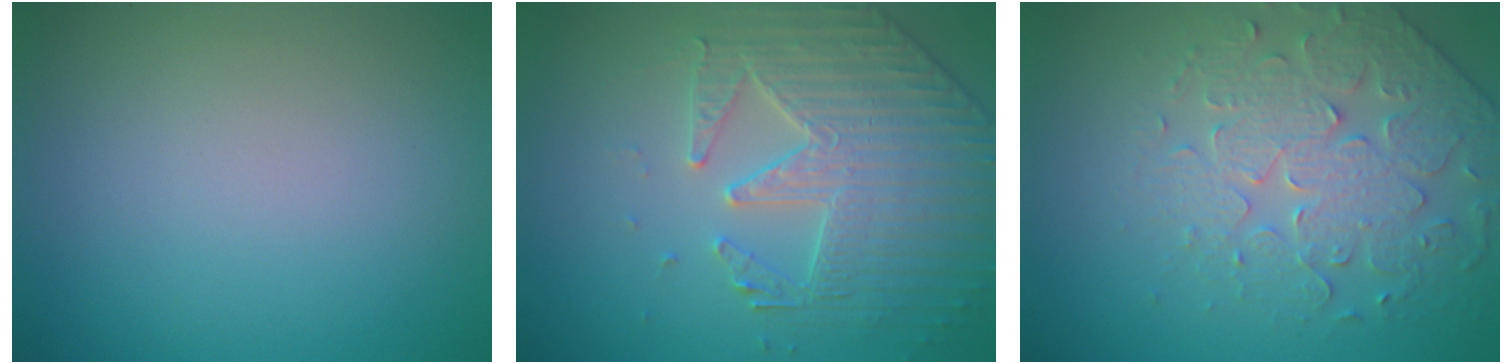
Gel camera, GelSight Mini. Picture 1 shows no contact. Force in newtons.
{"total": 4.3, "press": 4.2, "slide": 1.1}
{"total": 4.2, "press": 4.1, "slide": 1.2}